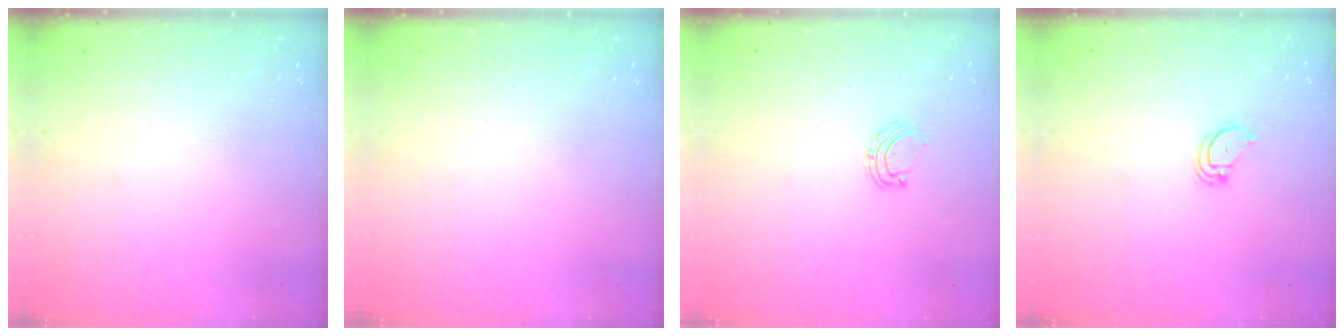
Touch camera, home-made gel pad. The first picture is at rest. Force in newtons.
{"total": 0.0}
{"total": 4.7, "press": 4.7, "slide": 0.4}
{"total": 3.0, "press": 3.0, "slide": 0.2}